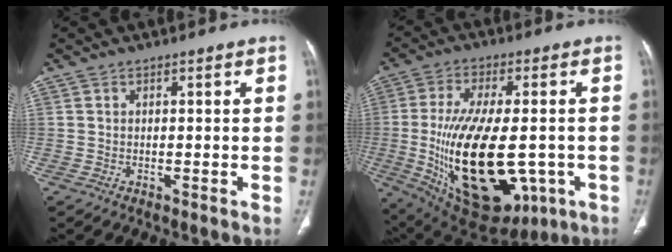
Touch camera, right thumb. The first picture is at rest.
{"total": 26.7, "force": [-4.8, 13.4, 22.6], "torque": [-0.424, -0.023, -0.044]}